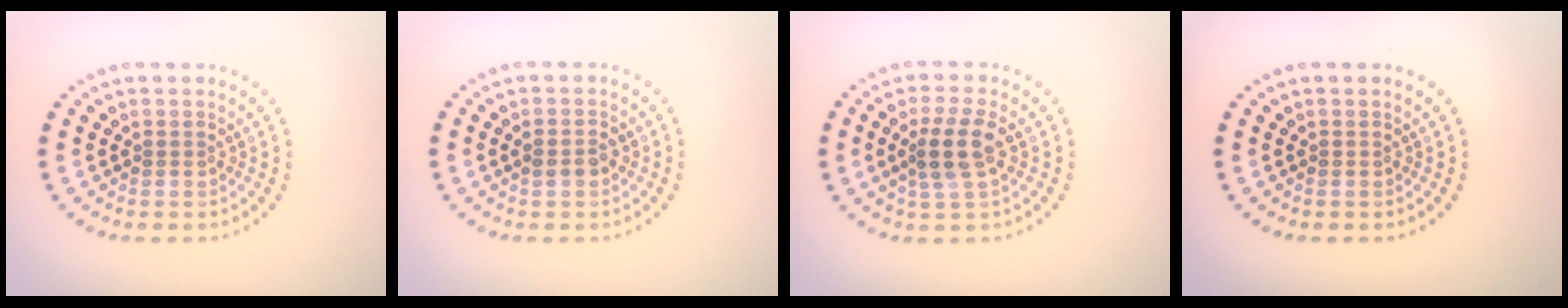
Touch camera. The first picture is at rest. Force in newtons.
{"total": 1.5, "press": 1.5, "slide": 0.2}
{"total": 3.5, "press": 3.3, "slide": 1.3}
{"total": 0.0}